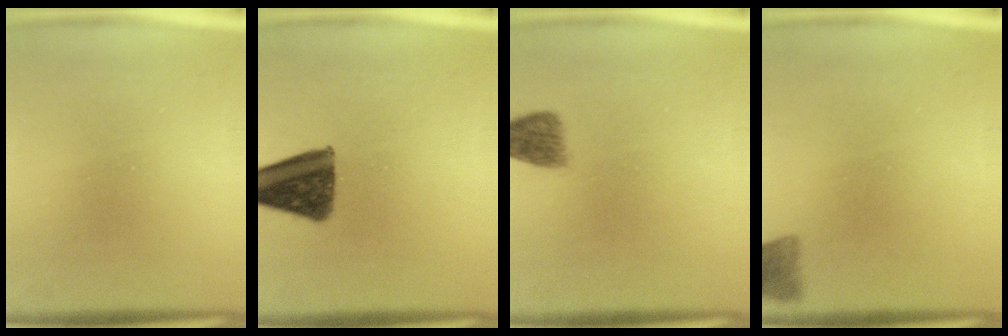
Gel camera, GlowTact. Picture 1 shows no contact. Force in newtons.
{"total": 12.0}
{"total": 2.7}
{"total": 3.0}